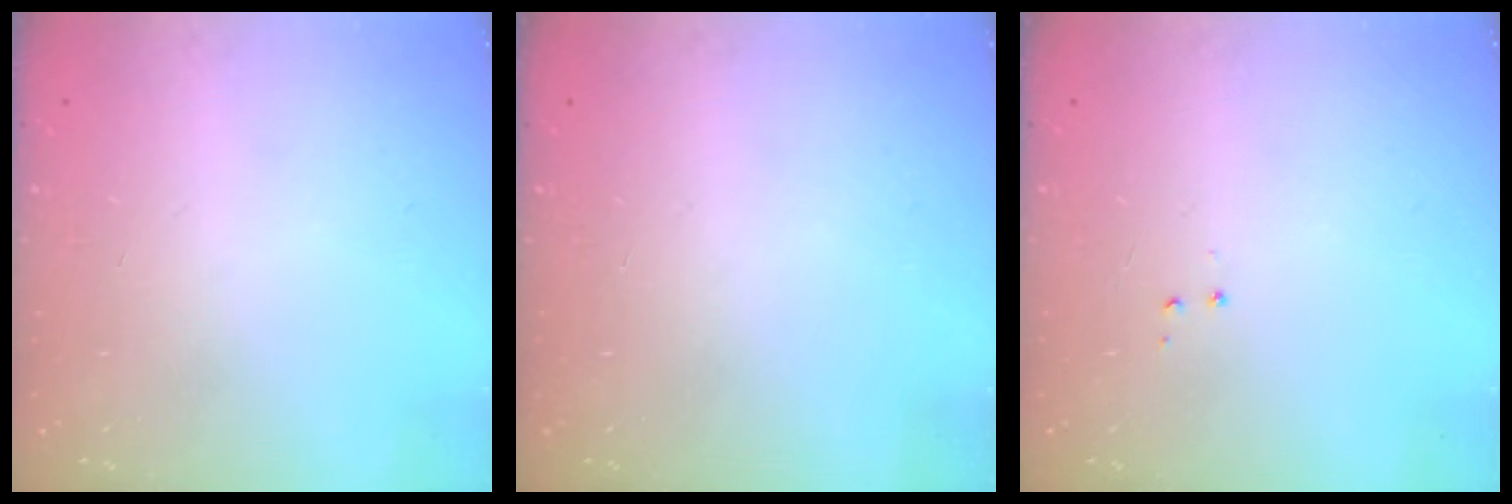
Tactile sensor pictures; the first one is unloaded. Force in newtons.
{"total": 0.0}
{"total": 3.5, "press": 3.5, "slide": 0.5}